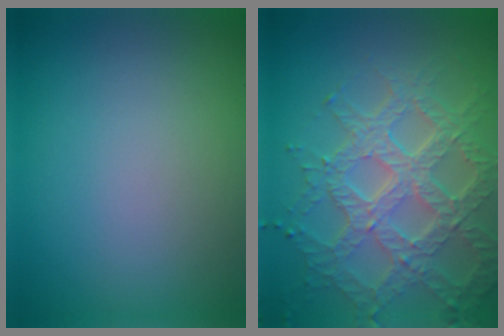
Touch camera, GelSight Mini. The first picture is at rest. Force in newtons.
{"total": 7.9, "press": 5.6, "slide": 5.5}